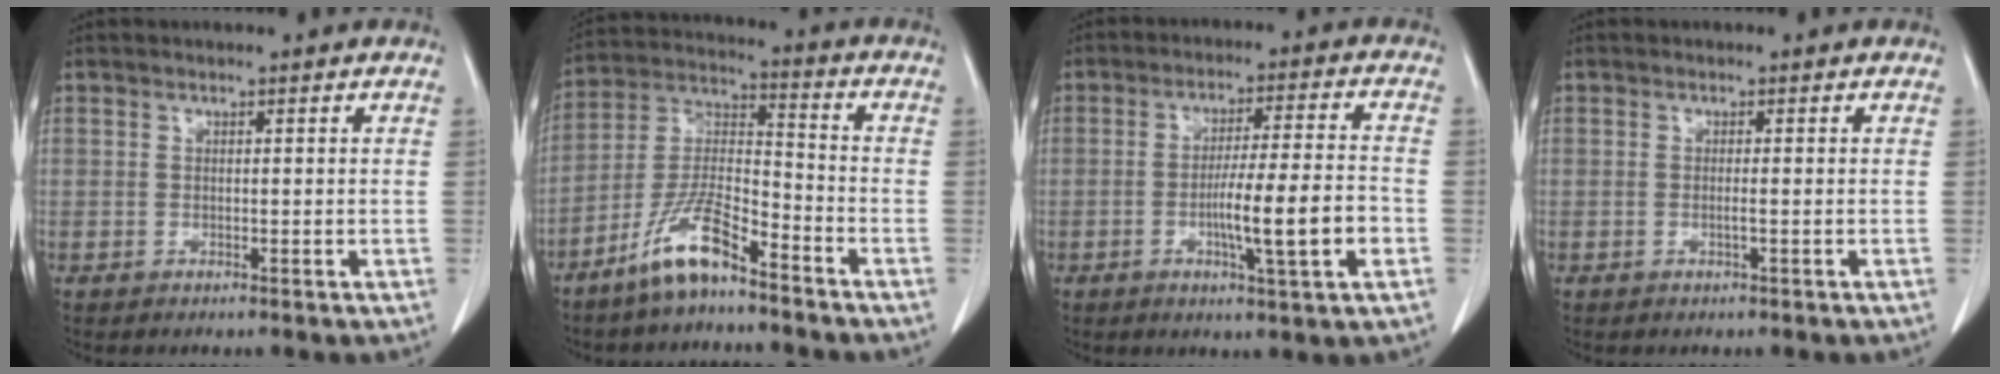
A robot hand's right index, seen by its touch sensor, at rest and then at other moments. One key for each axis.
{"total": 10.5, "fx": -7.4, "fy": 2.0, "fz": 7.2, "tx": -0.156, "ty": -0.005, "tz": -0.147}
{"total": 10.6, "fx": -3.0, "fy": 0.0, "fz": 10.2, "tx": -0.169, "ty": -0.003, "tz": -0.050}
{"total": 0.9, "fx": -0.3, "fy": -0.1, "fz": 0.8, "tx": -0.016, "ty": 0.000, "tz": -0.006}